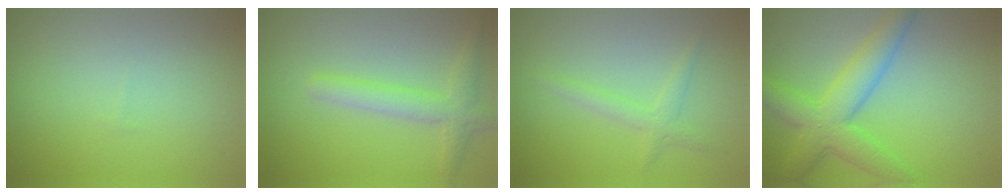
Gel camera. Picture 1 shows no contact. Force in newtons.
{"total": 2.8, "press": 2.8, "slide": 0.1}
{"total": 1.6, "press": 1.6, "slide": 0.1}
{"total": 5.9, "press": 5.9, "slide": 0.2}